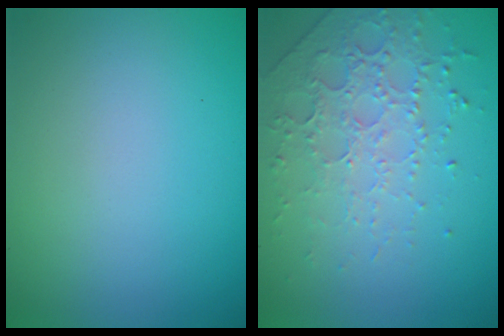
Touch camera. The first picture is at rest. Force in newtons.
{"total": 4.4, "press": 3.1, "slide": 3.2}